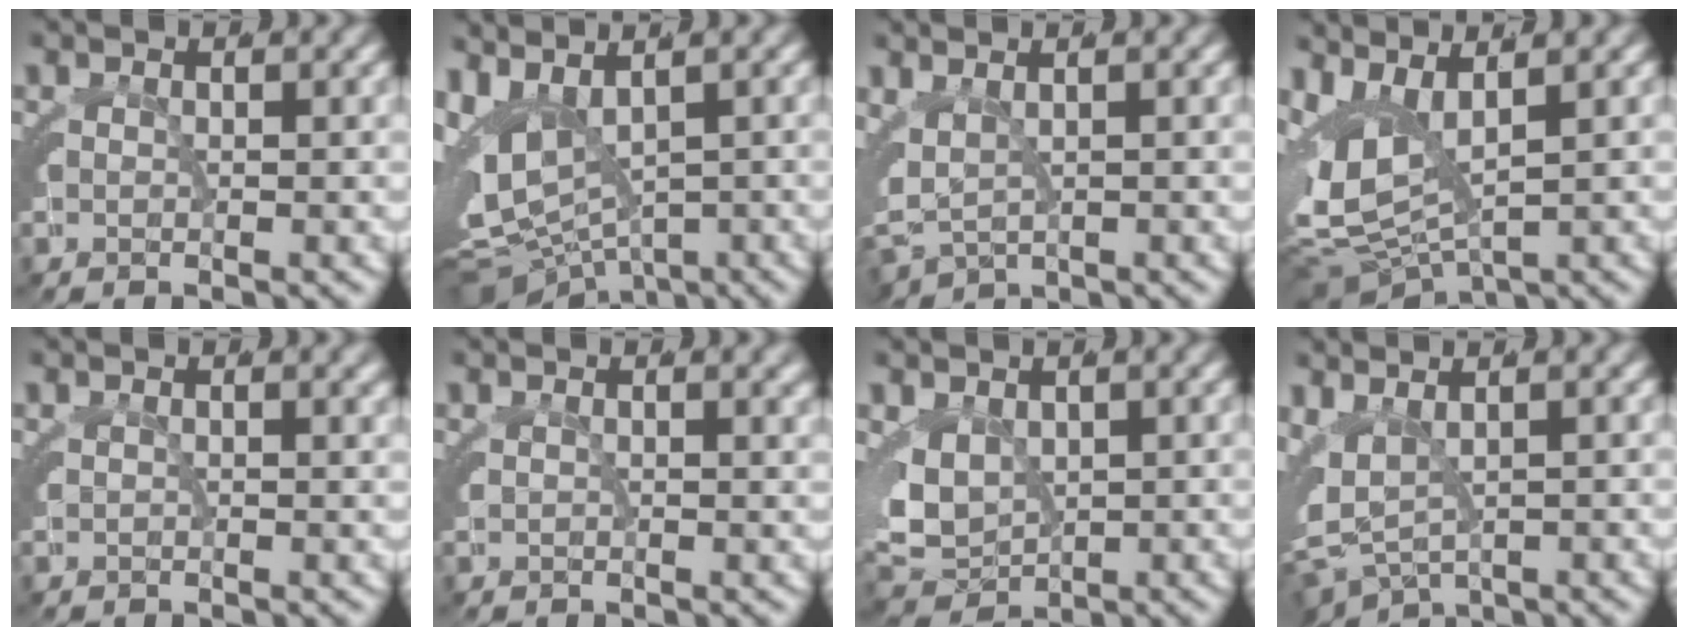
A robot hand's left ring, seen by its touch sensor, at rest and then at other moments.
{"total": 12.2, "force": [-1.4, 9.3, 7.8], "torque": [-0.187, -0.051, -0.001]}
{"total": 4.7, "force": [-0.4, 3.8, 2.8], "torque": [-0.096, -0.039, 0.019]}
{"total": 10.8, "force": [0.4, 8.1, 7.1], "torque": [-0.163, -0.026, 0.015]}
{"total": 0.9, "force": [0.6, -0.7, 0.1], "torque": [-0.006, -0.005, 0.017]}
{"total": 0.9, "force": [0.7, -0.5, 0.3], "torque": [-0.008, -0.006, 0.019]}
{"total": 5.7, "force": [0.2, 4.6, 3.4], "torque": [-0.098, -0.038, 0.027]}
{"total": 7.1, "force": [-1.0, 5.7, 4.2], "torque": [-0.126, -0.046, 0.006]}